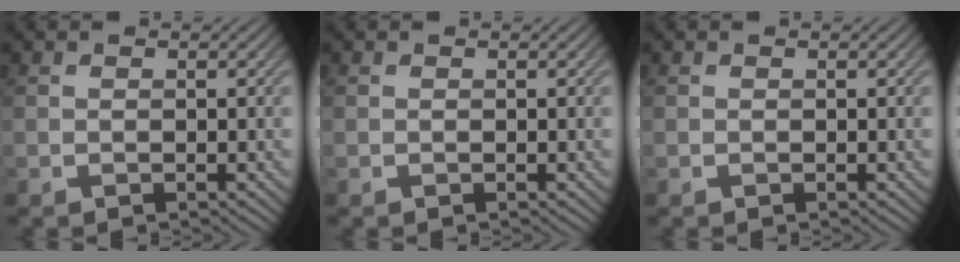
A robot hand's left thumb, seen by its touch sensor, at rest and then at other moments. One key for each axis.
{"total": 0.0}
{"total": 0.0}